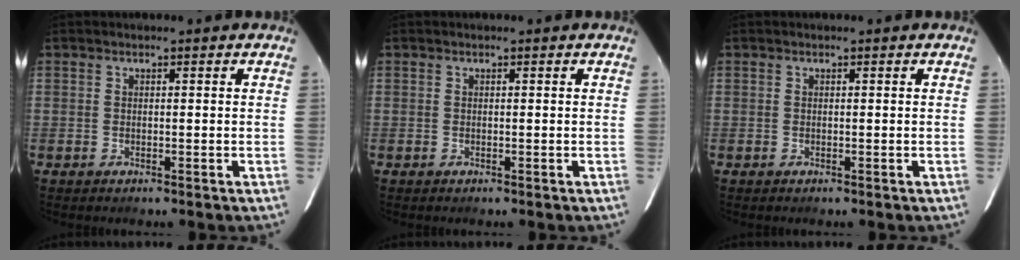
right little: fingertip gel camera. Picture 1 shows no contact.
{"total": 0.0}
{"total": 0.0}